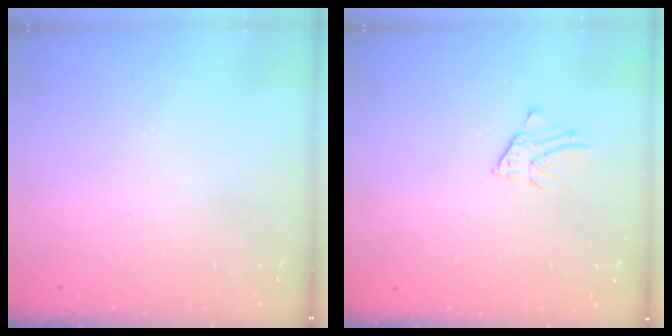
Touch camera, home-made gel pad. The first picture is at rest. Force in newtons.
{"total": 1.6, "press": 1.6, "slide": 0.0}